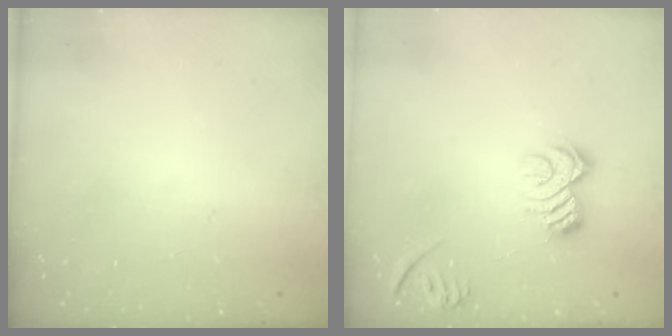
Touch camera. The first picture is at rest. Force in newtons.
{"total": 10.7, "press": 10.7, "slide": 0.4}